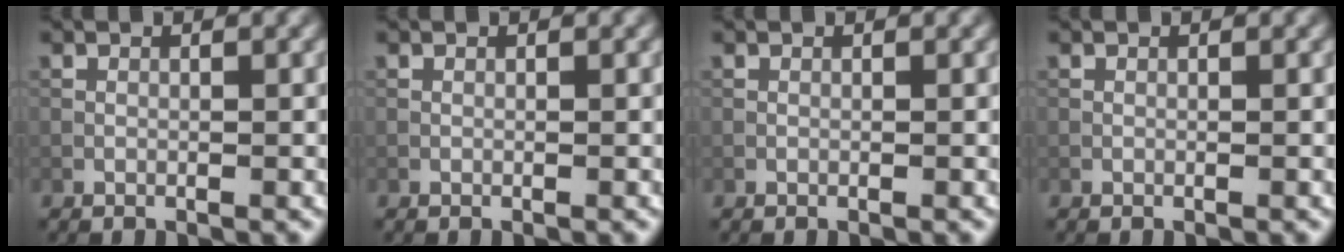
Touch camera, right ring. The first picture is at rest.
{"total": 0.0}
{"total": 0.0}
{"total": 0.0}